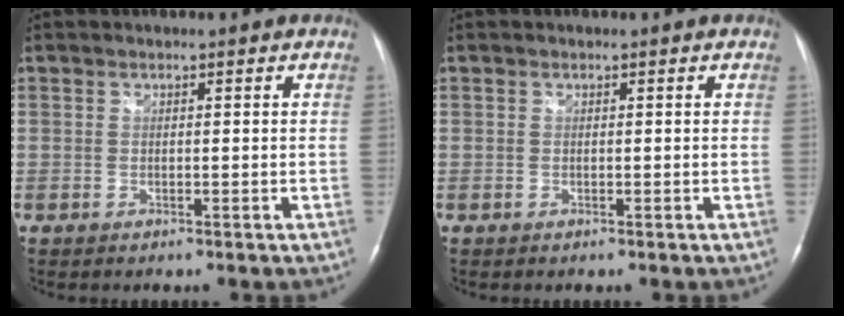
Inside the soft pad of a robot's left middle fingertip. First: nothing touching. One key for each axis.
{"total": 0.0}